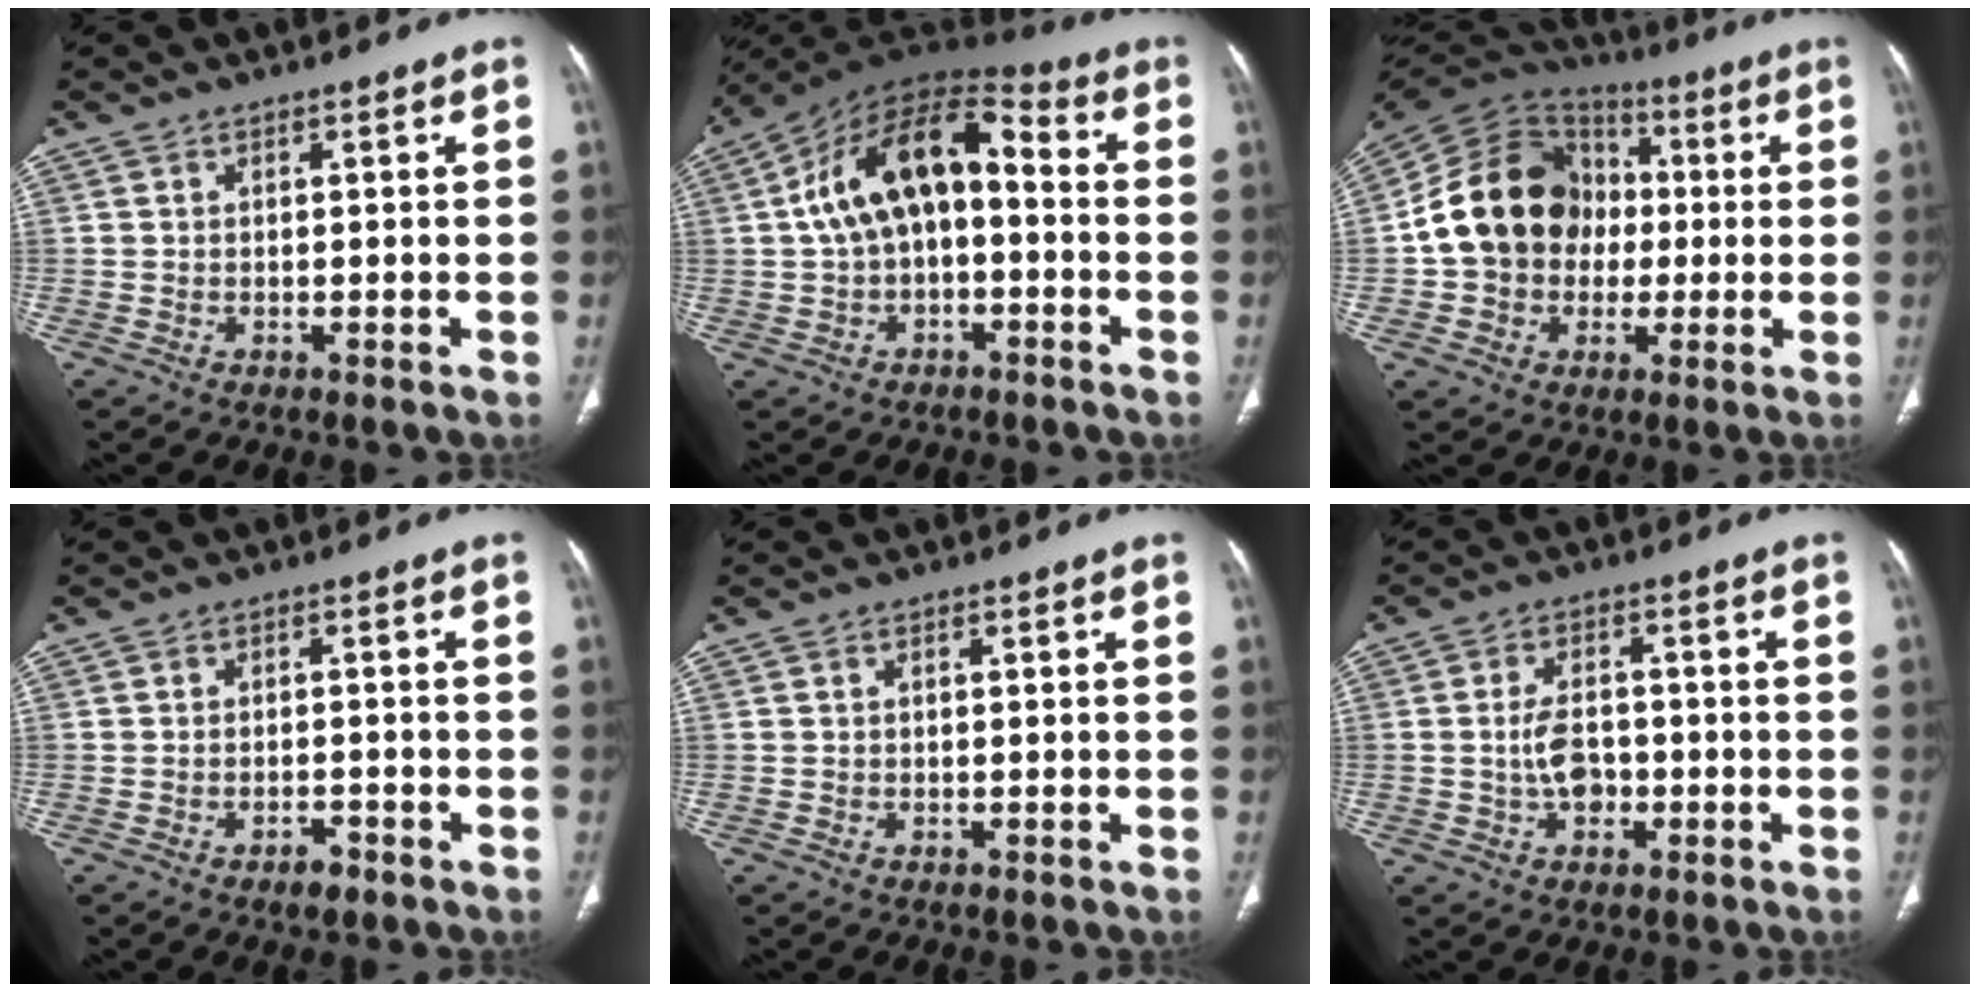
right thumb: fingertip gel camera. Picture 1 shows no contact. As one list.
[{"total": 15.4, "force": [0.4, 8.7, 12.8], "torque": [-0.207, 0.055, -0.005]}, {"total": 18.4, "force": [-0.3, 15.3, 10.3], "torque": [-0.157, 0.031, -0.010]}, {"total": 2.5, "force": [-1.7, 1.1, 1.4], "torque": [-0.022, 0.008, -0.026]}, {"total": 0.0}, {"total": 5.5, "force": [-1.0, 3.7, 4.0], "torque": [-0.063, 0.016, -0.017]}]